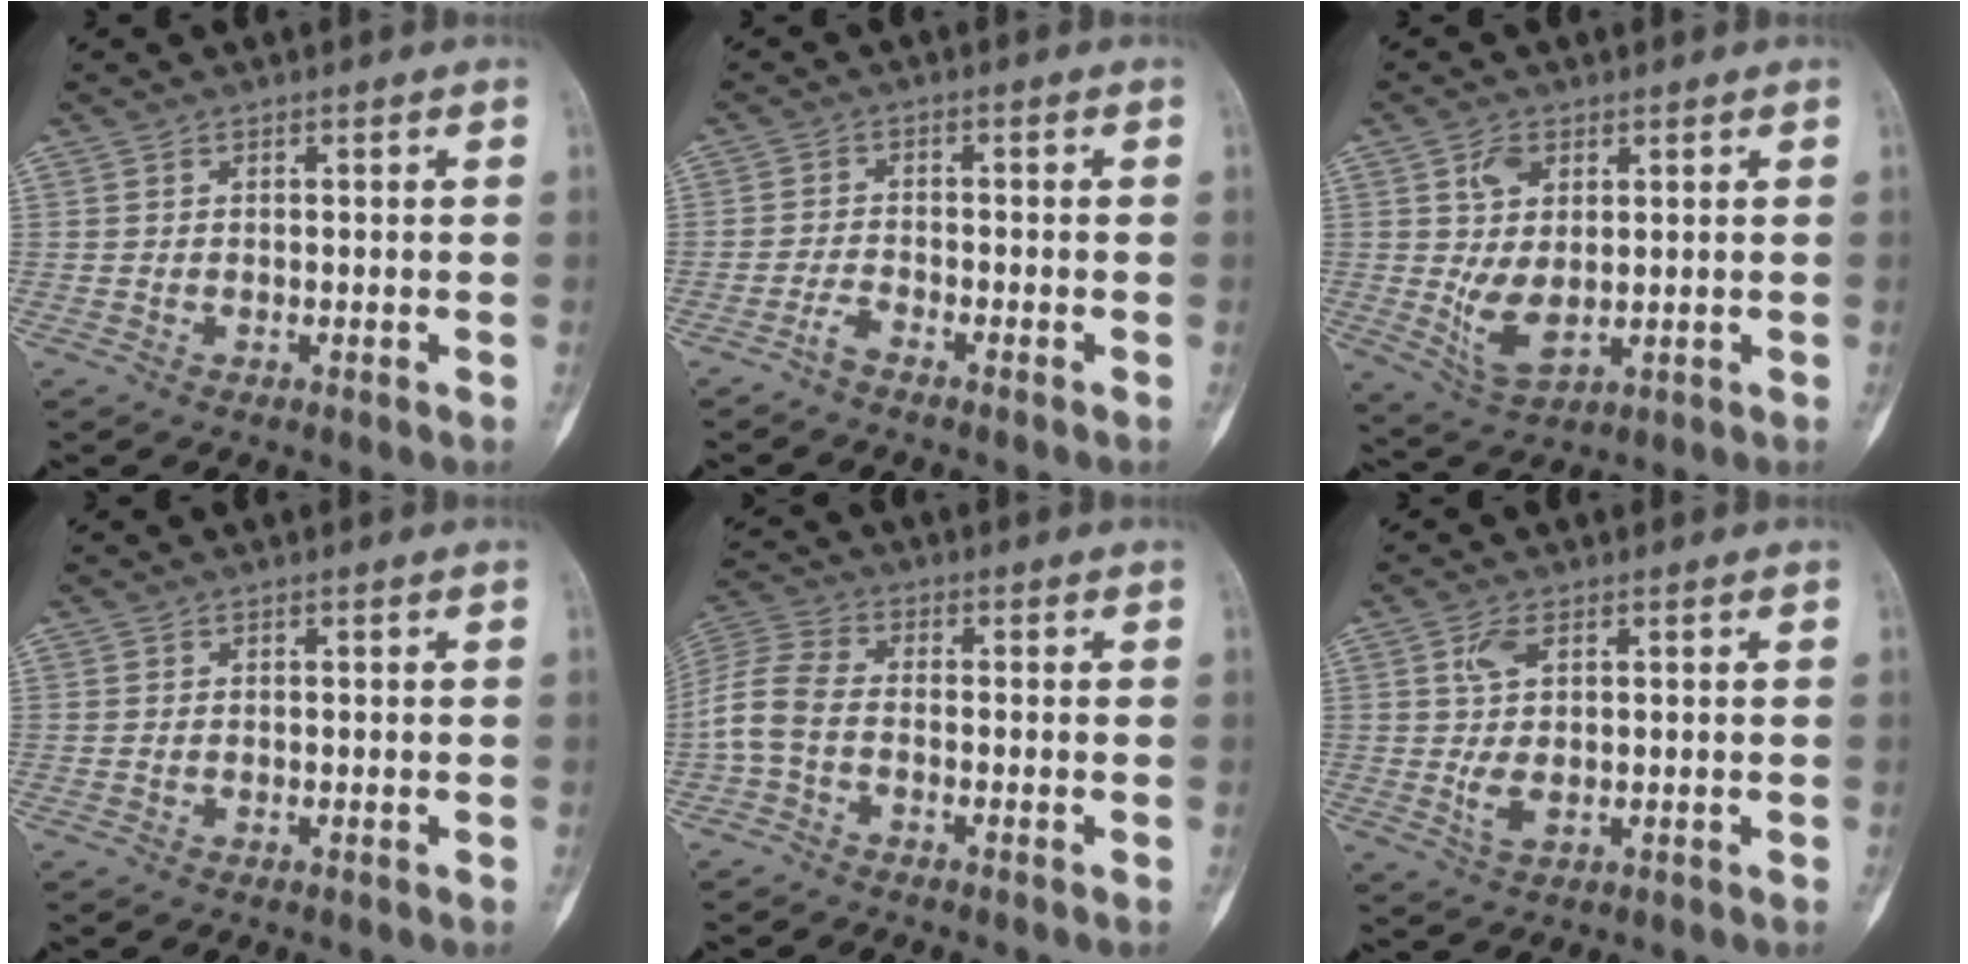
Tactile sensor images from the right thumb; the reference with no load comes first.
{"total": 2.2, "force": [-1.9, 0.4, 1.1], "torque": [-0.030, 0.012, -0.039]}
{"total": 8.6, "force": [1.1, 5.1, 6.9], "torque": [-0.127, -0.010, 0.033]}
{"total": 0.0}
{"total": 6.4, "force": [-1.8, 3.4, 5.1], "torque": [-0.123, 0.019, -0.052]}
{"total": 5.4, "force": [0.9, 2.7, 4.6], "torque": [-0.099, 0.000, 0.019]}